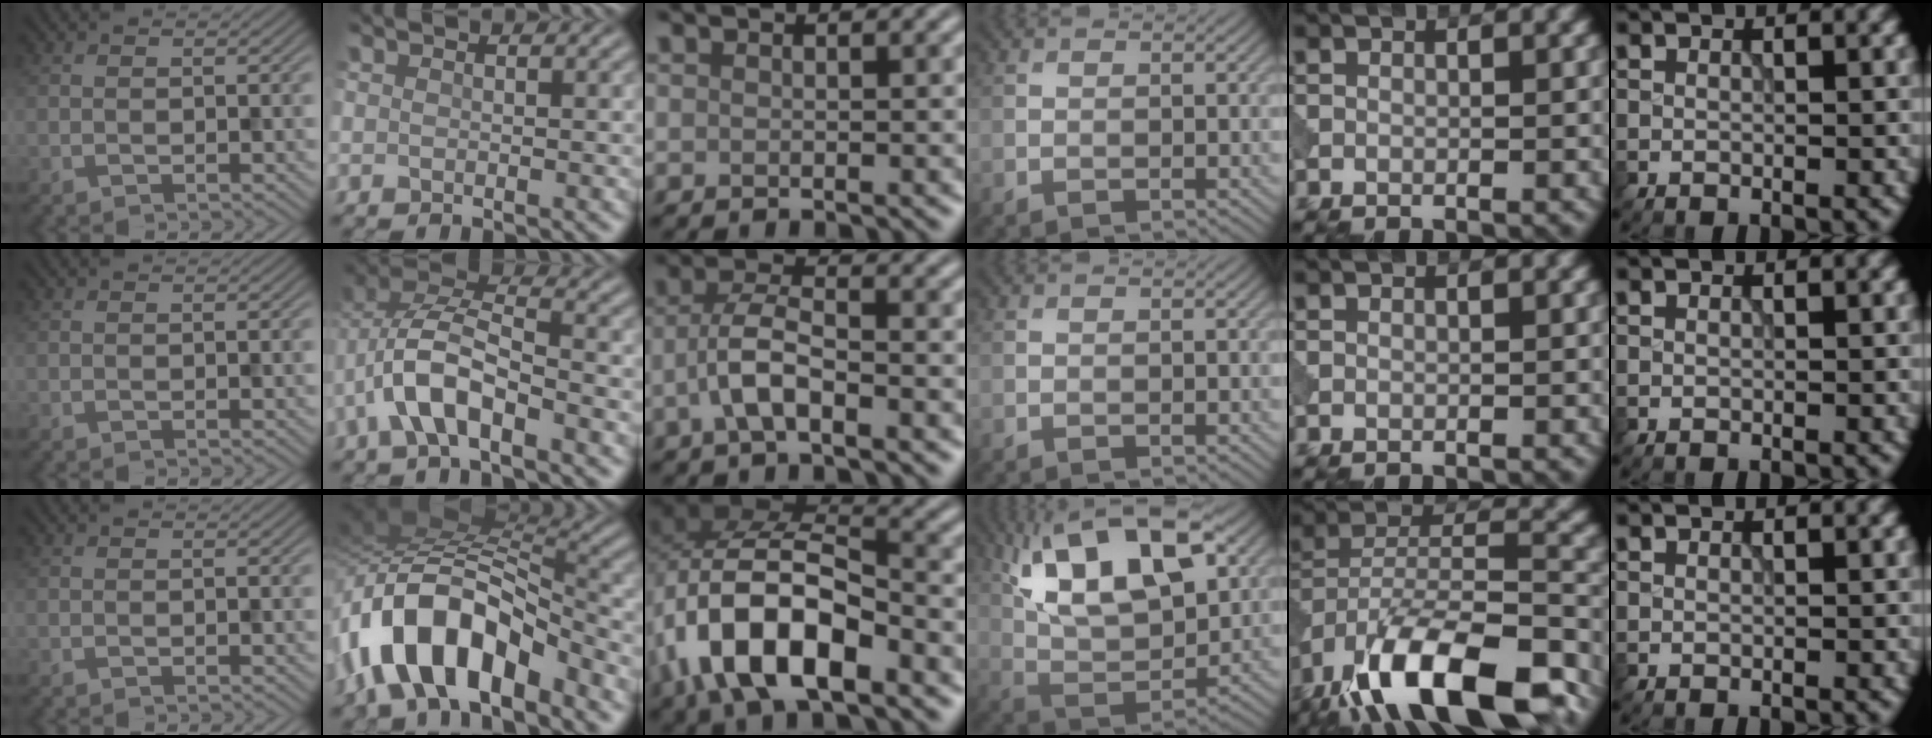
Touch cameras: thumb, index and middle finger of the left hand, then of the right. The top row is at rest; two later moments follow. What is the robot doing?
{"motion": "extract", "object": "peg toy"}